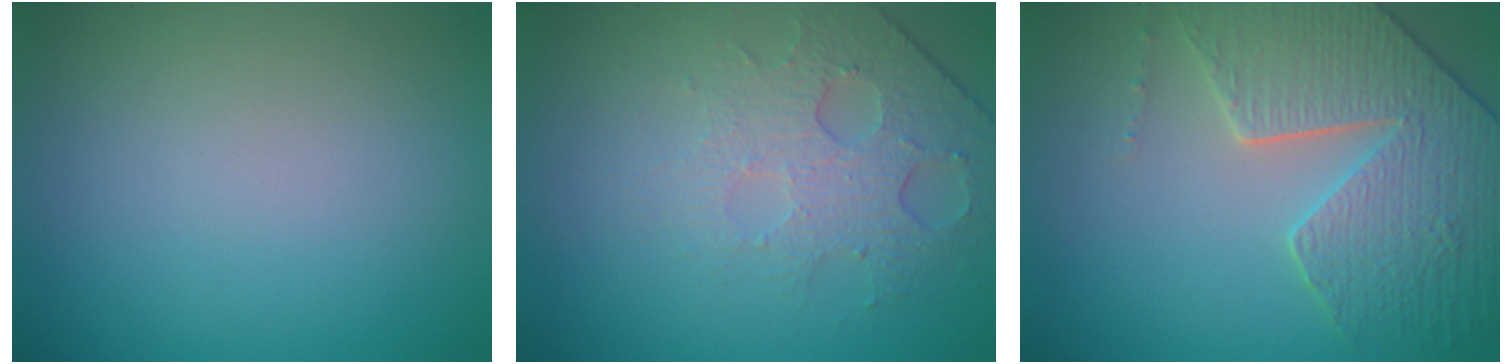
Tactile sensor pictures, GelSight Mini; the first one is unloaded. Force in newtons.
{"total": 4.8, "press": 3.2, "slide": 3.6}
{"total": 6.0, "press": 5.3, "slide": 2.9}